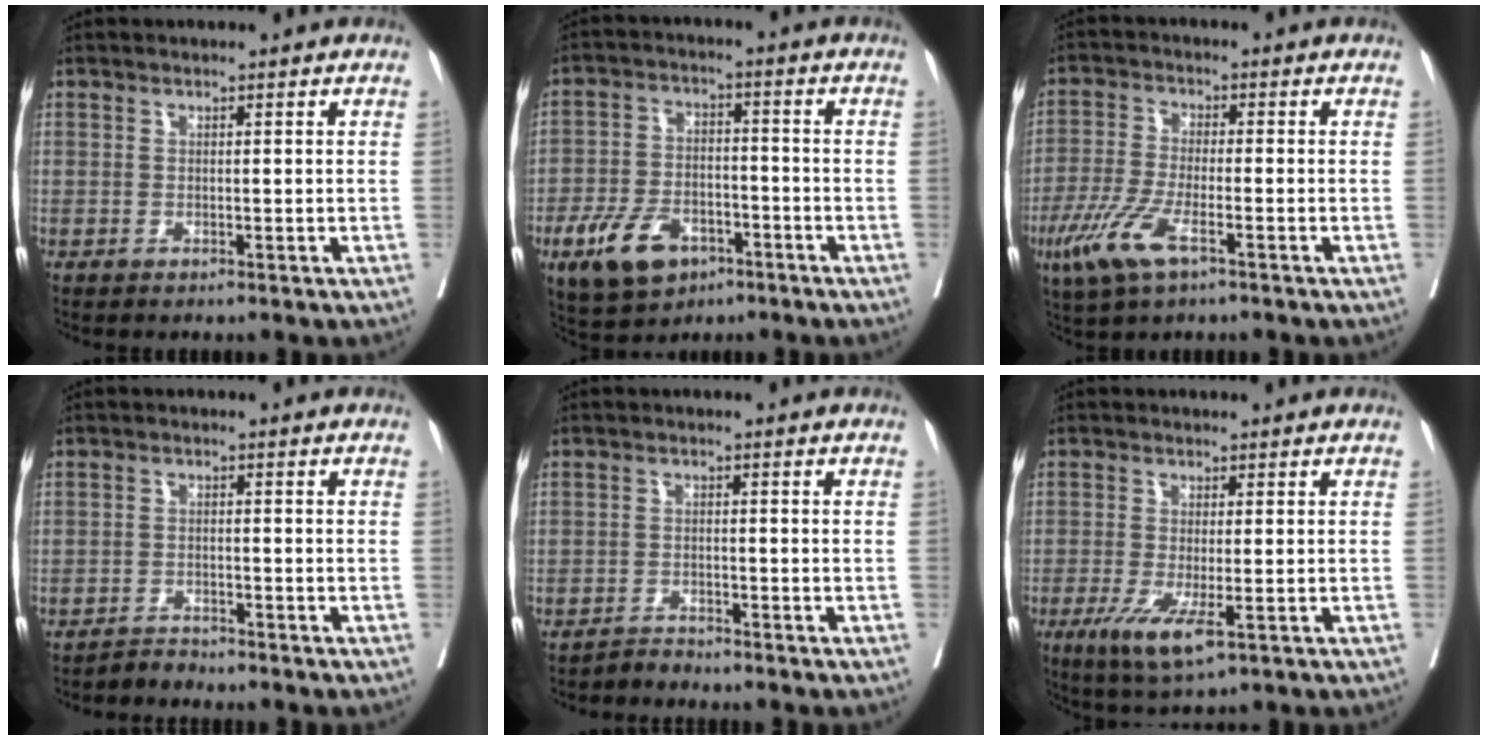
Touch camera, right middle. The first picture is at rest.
{"total": 9.9, "force": [-5.3, 5.7, 6.1], "torque": [-0.122, 0.001, -0.088]}
{"total": 7.8, "force": [-4.1, 1.9, 6.4], "torque": [-0.142, -0.017, -0.078]}
{"total": 1.7, "force": [-1.7, 0.0, -0.4], "torque": [0.007, -0.008, -0.030]}
{"total": 1.6, "force": [-1.5, -0.1, -0.4], "torque": [0.009, -0.008, -0.028]}
{"total": 6.2, "force": [-2.6, 1.3, 5.5], "torque": [-0.103, -0.019, -0.039]}